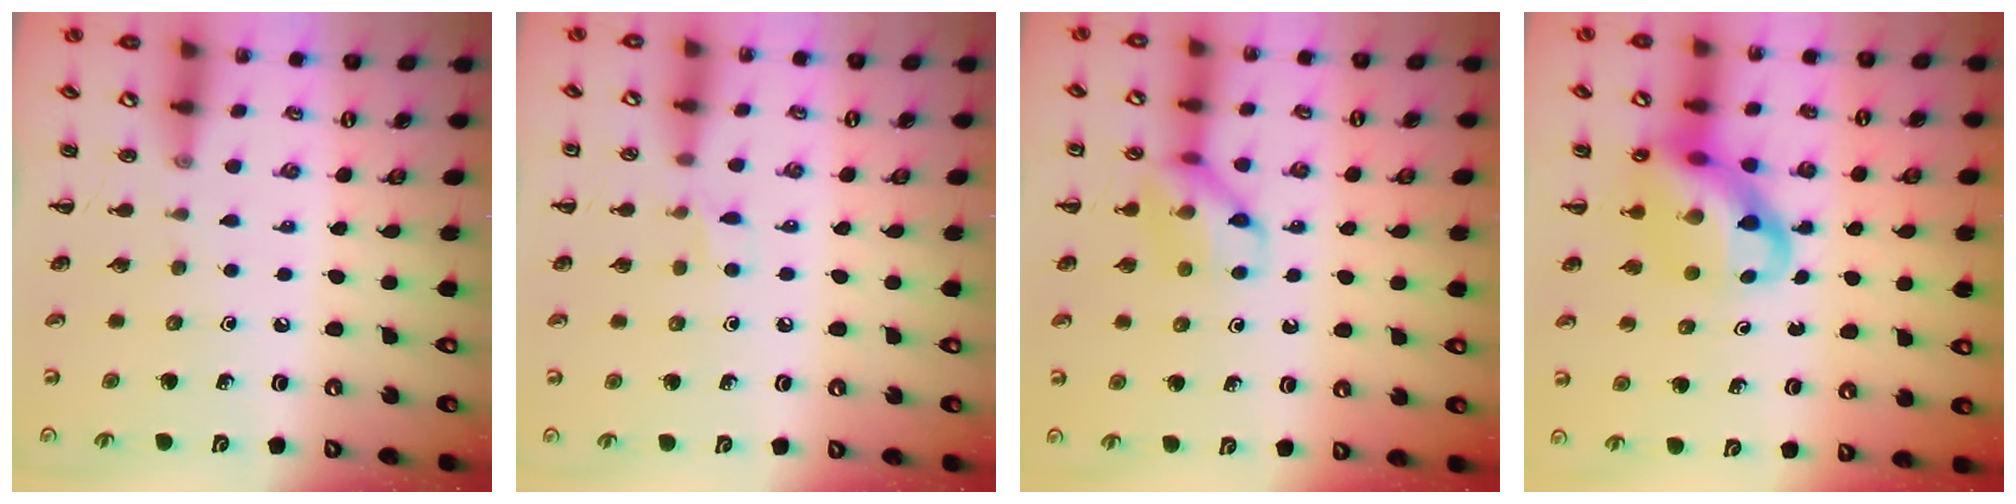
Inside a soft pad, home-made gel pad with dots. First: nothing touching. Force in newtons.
{"total": 3.8, "press": 3.7, "slide": 1.2}
{"total": 10.1, "press": 10.1, "slide": 0.1}
{"total": 11.7, "press": 11.4, "slide": 2.9}